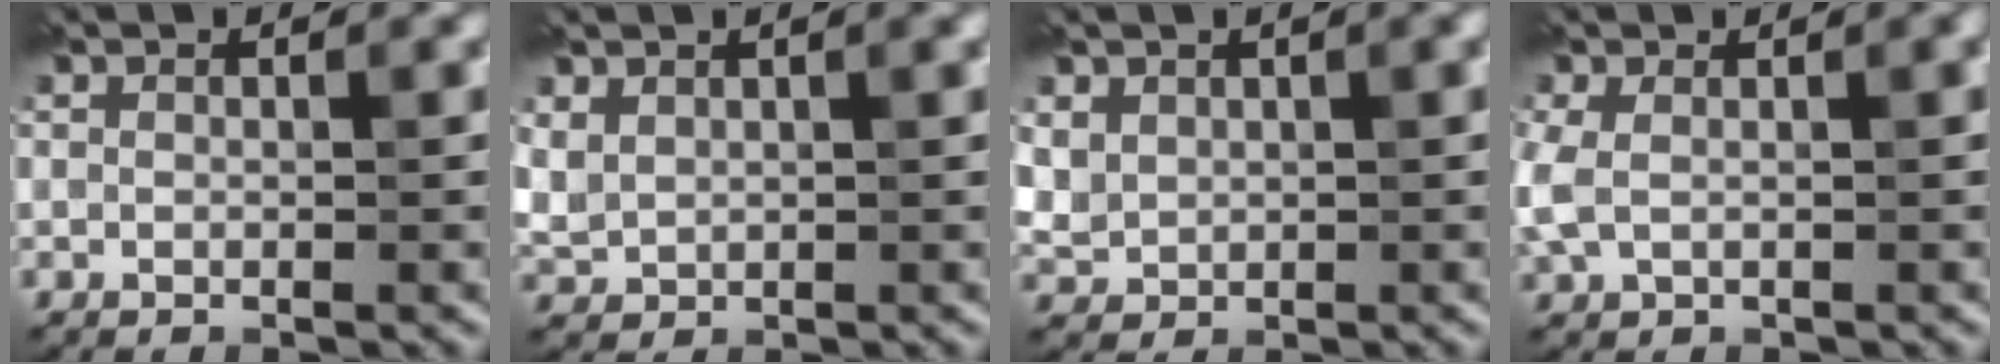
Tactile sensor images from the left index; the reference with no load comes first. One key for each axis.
{"total": 2.8, "fx": 1.7, "fy": 1.5, "fz": 1.6, "tx": -0.044, "ty": 0.006, "tz": 0.040}
{"total": 2.6, "fx": 1.3, "fy": 1.8, "fz": 1.2, "tx": -0.034, "ty": 0.004, "tz": 0.029}
{"total": 4.1, "fx": 0.5, "fy": 2.0, "fz": 3.5, "tx": -0.088, "ty": 0.004, "tz": 0.006}